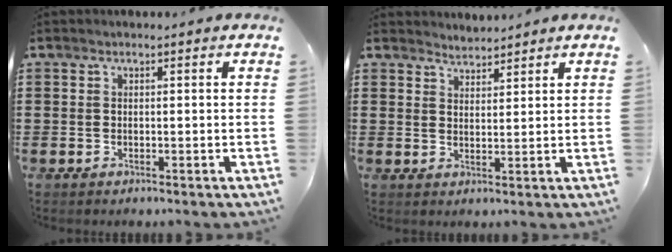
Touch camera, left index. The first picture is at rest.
{"total": 2.3, "force": [2.2, 0.2, -0.5], "torque": [0.002, -0.005, 0.043]}